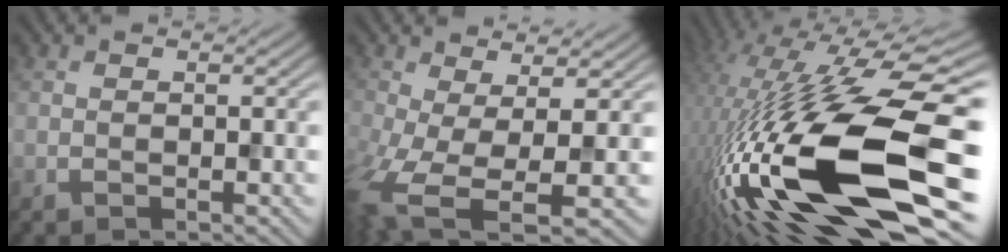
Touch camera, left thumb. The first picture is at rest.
{"total": 7.1, "force": [-1.5, 2.9, 6.3], "torque": [-0.144, -0.034, -0.019]}
{"total": 19.8, "force": [-6.1, 7.5, 17.3], "torque": [-0.343, 0.003, -0.114]}